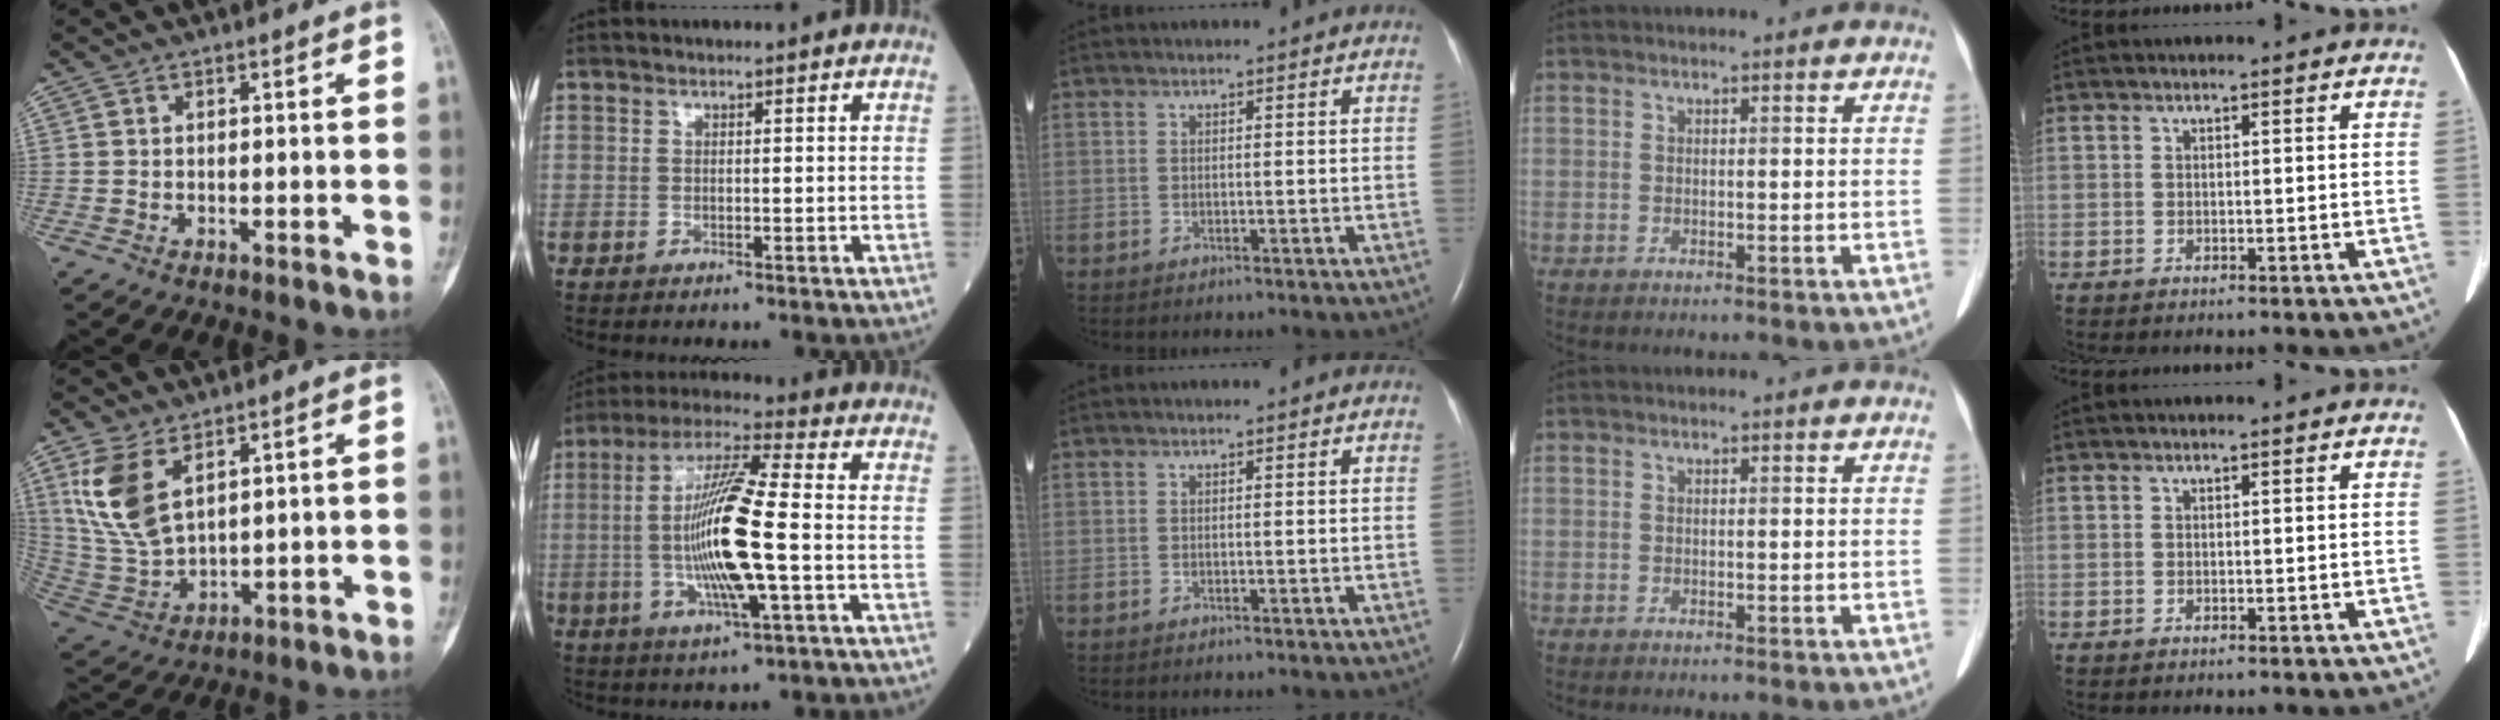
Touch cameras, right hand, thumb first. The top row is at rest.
{"thumb": {"total": 11.8, "force": [5.5, 6.1, 8.5], "torque": [-0.175, -0.019, 0.125]}, "index": {"total": 14.9, "force": [-1.9, 1.2, 14.8], "torque": [-0.290, -0.003, -0.039]}}